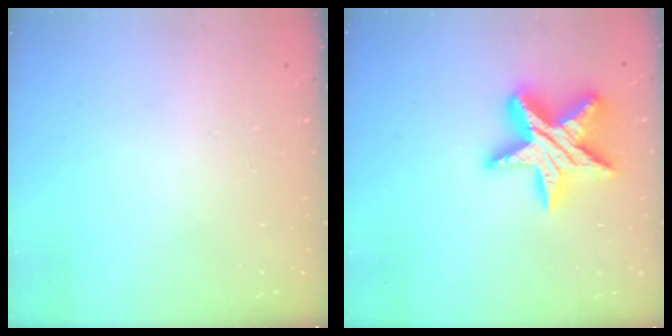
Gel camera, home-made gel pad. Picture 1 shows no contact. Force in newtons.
{"total": 19.0, "press": 18.9, "slide": 1.7}